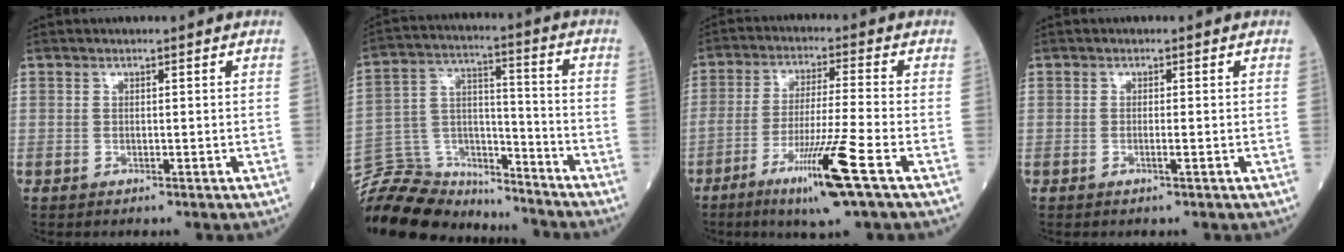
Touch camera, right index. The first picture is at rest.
{"total": 17.6, "force": [-16.7, 4.7, 2.6], "torque": [-0.061, 0.052, -0.274]}
{"total": 11.8, "force": [-5.9, -1.1, 10.2], "torque": [-0.193, -0.026, -0.107]}
{"total": 1.0, "force": [-0.4, -0.1, 1.0], "torque": [-0.021, -0.001, -0.006]}